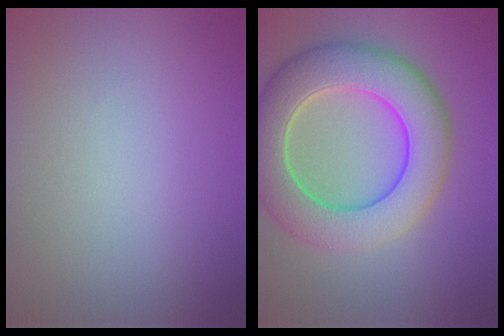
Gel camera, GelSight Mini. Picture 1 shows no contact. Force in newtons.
{"total": 9.7, "press": 9.7, "slide": 0.7}